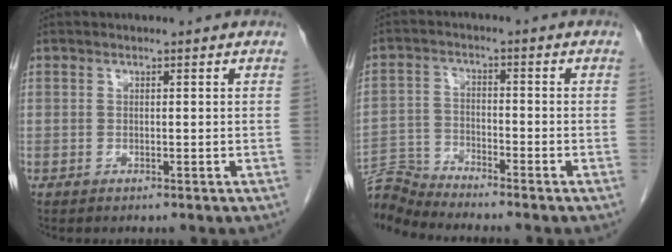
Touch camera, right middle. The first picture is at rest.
{"total": 6.6, "force": [-6.4, -1.5, -0.4], "torque": [0.004, 0.000, -0.123]}